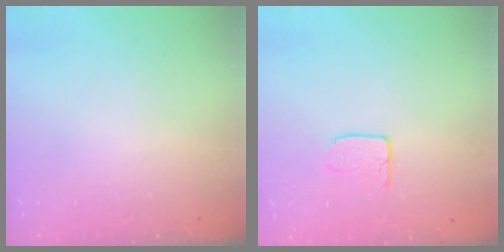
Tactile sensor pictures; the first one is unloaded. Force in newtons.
{"total": 5.8, "press": 5.8, "slide": 0.4}